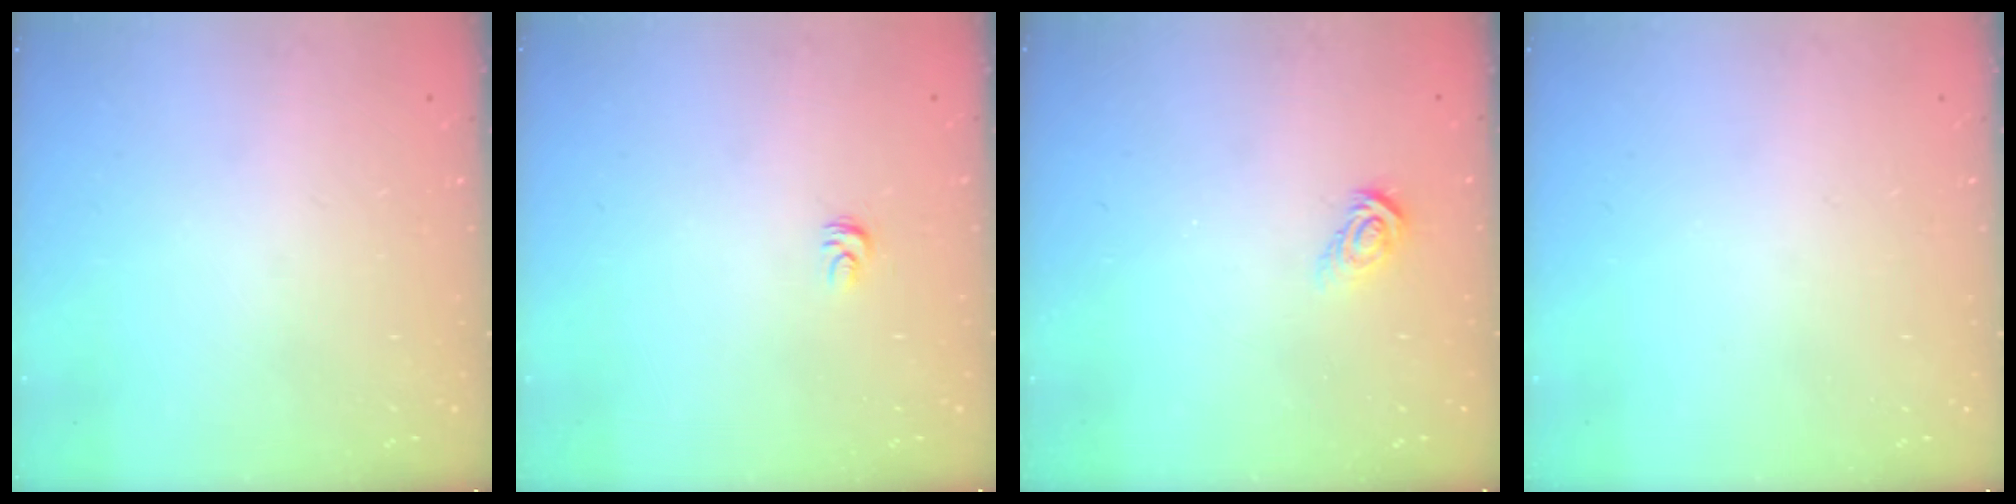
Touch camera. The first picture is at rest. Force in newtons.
{"total": 2.7, "press": 2.7, "slide": 0.2}
{"total": 5.3, "press": 5.3, "slide": 0.4}
{"total": 0.0}